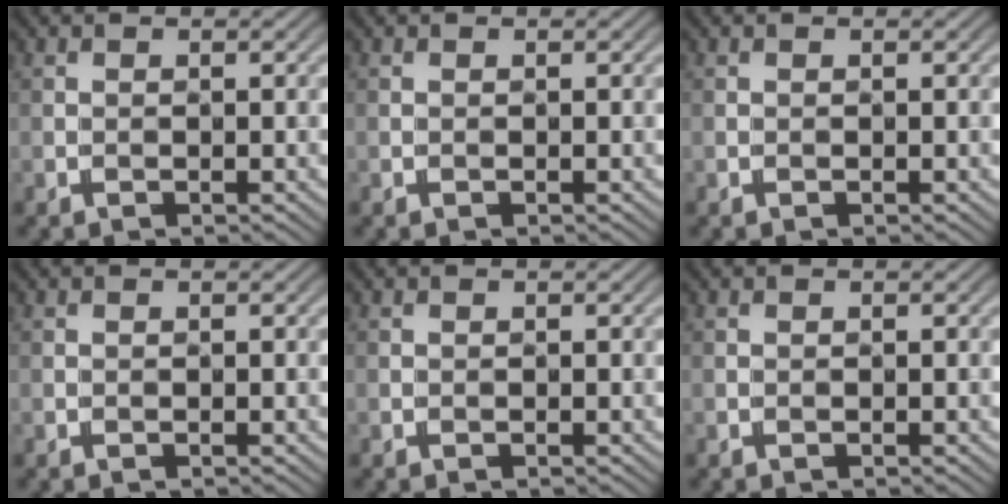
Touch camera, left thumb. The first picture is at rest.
{"total": 0.0}
{"total": 0.0}
{"total": 0.0}
{"total": 0.0}
{"total": 0.0}